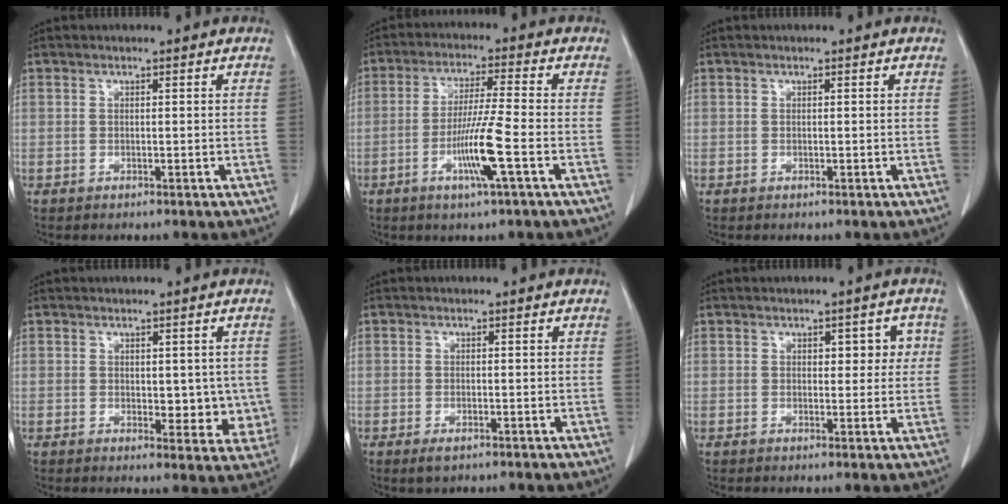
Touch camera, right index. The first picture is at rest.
{"total": 8.6, "force": [-2.9, -0.7, 8.0], "torque": [-0.154, -0.012, -0.057]}
{"total": 0.0}
{"total": 5.5, "force": [0.2, 3.3, 4.4], "torque": [-0.030, -0.008, 0.008]}
{"total": 1.4, "force": [-0.7, 0.5, 1.0], "torque": [-0.021, -0.003, -0.007]}
{"total": 3.9, "force": [1.1, 2.2, 3.0], "torque": [-0.025, 0.011, 0.015]}